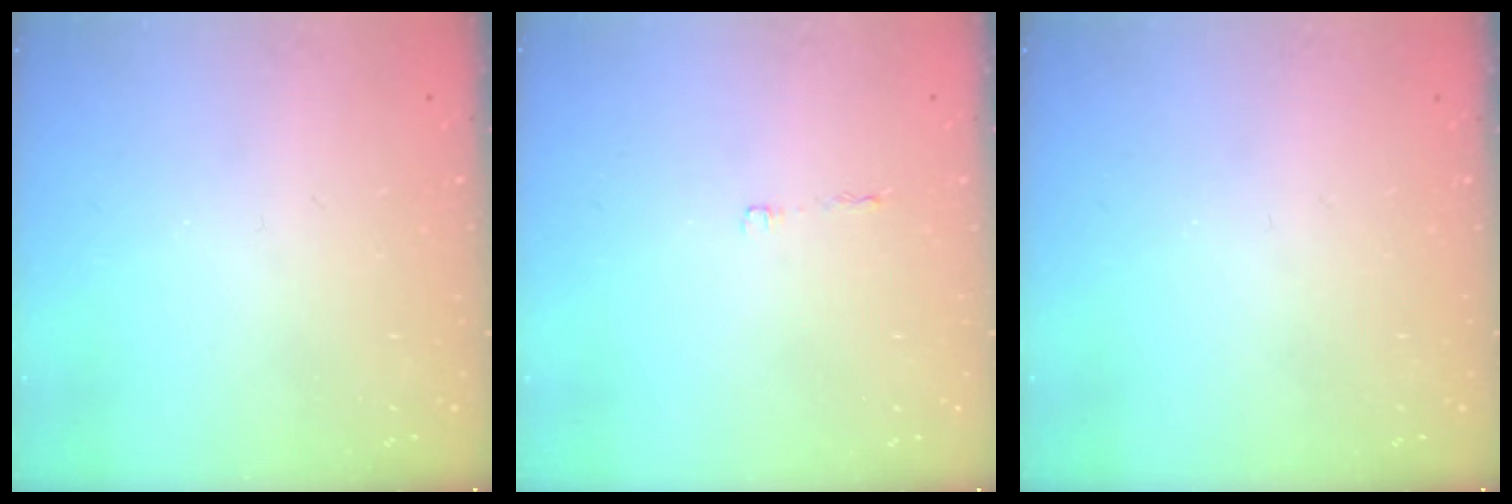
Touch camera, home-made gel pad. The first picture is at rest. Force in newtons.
{"total": 2.5, "press": 2.4, "slide": 0.4}
{"total": 0.0}